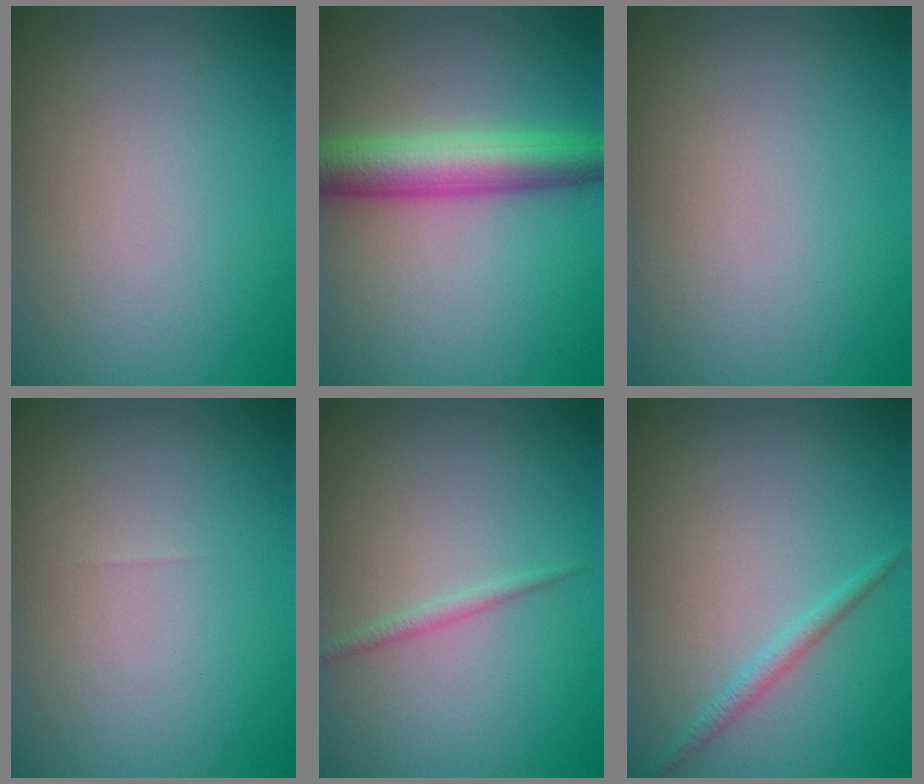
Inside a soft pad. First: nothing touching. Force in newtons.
{"total": 6.0, "press": 6.0, "slide": 0.1}
{"total": 0.0}
{"total": 0.0}
{"total": 0.8, "press": 0.8, "slide": 0.0}
{"total": 1.3, "press": 1.3, "slide": 0.0}